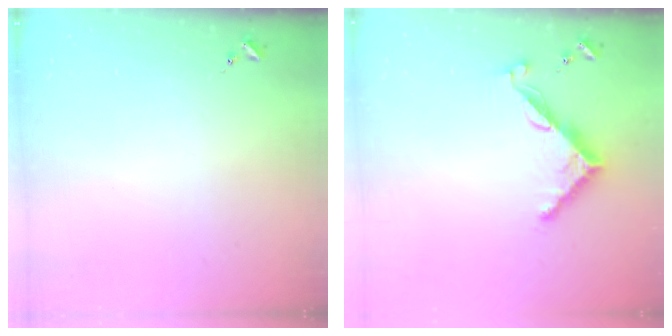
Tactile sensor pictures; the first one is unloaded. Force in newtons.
{"total": 8.7, "press": 8.7, "slide": 0.6}